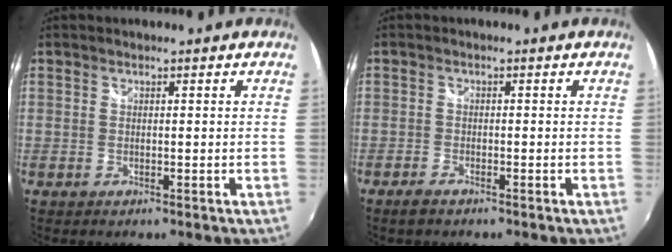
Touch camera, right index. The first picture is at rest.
{"total": 2.1, "force": [-1.8, 0.7, 1.0], "torque": [-0.029, -0.005, -0.037]}